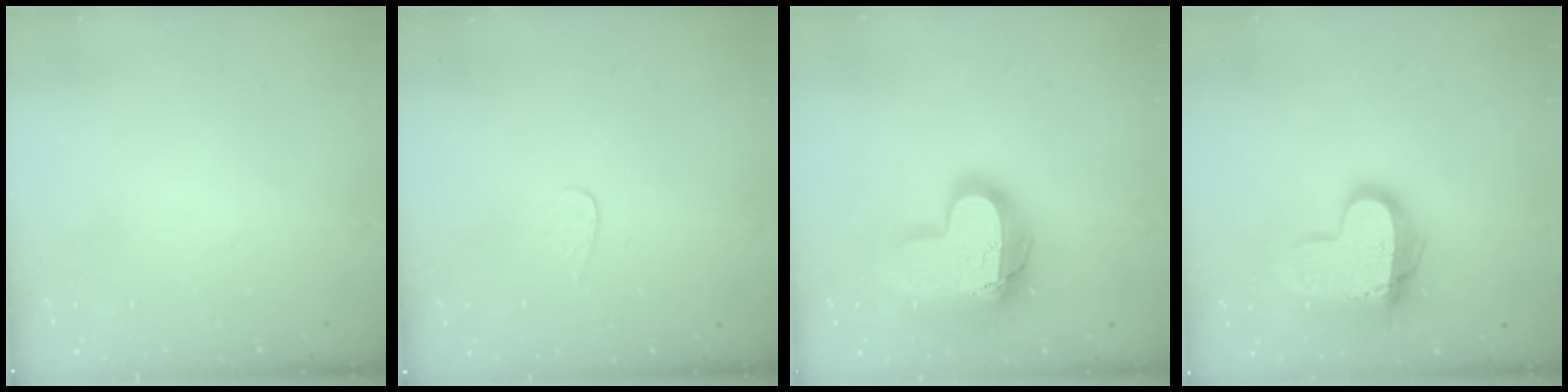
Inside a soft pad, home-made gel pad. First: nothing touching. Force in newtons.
{"total": 3.1, "press": 3.0, "slide": 0.3}
{"total": 18.9, "press": 18.8, "slide": 1.5}
{"total": 16.9, "press": 16.8, "slide": 1.4}